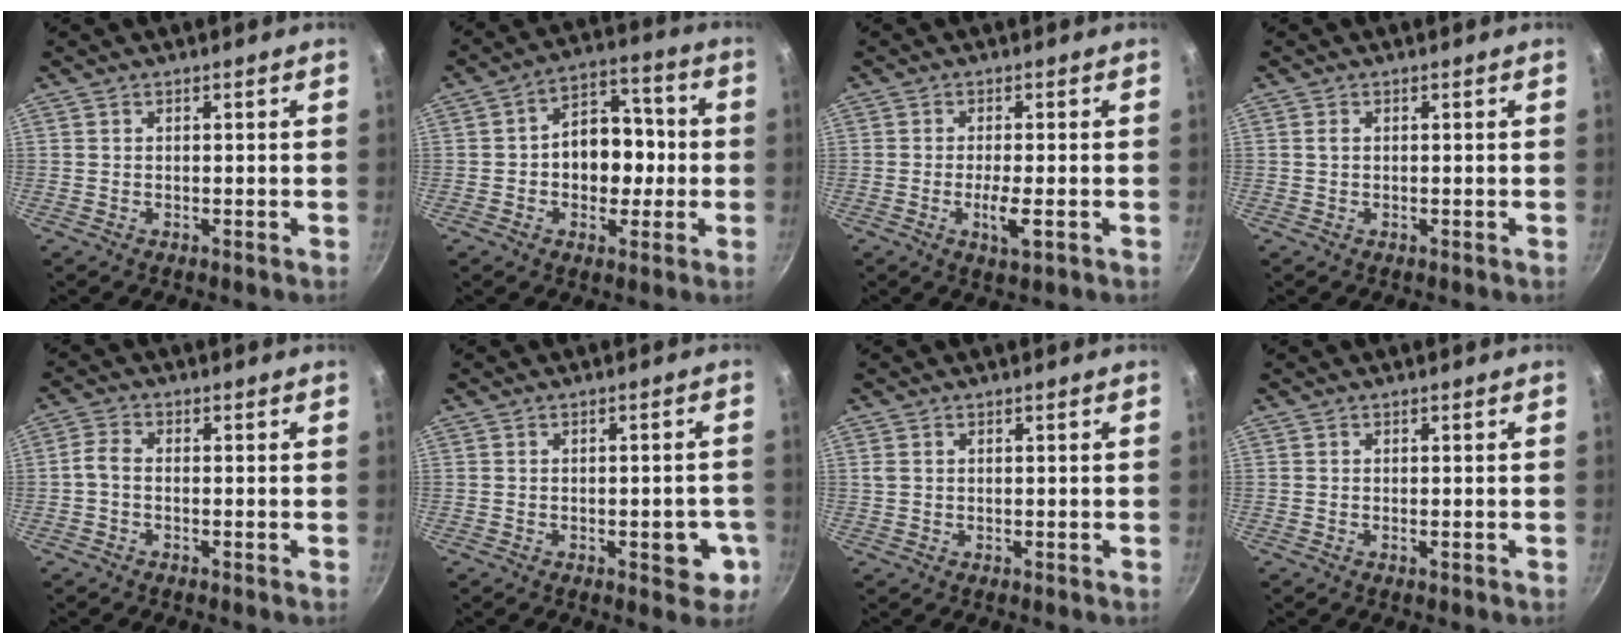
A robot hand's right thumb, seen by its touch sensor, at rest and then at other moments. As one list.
[{"total": 12.1, "force": [-0.6, 8.4, 8.7], "torque": [-0.083, 0.034, -0.016]}, {"total": 4.1, "force": [-1.2, 1.0, 3.8], "torque": [-0.075, -0.006, -0.020]}, {"total": 0.7, "force": [0.1, 0.4, 0.6], "torque": [-0.012, -0.001, 0.001]}, {"total": 3.0, "force": [-0.7, 1.7, 2.4], "torque": [-0.050, 0.010, -0.021]}, {"total": 5.7, "force": [-2.1, 2.6, 4.6], "torque": [-0.032, 0.016, -0.020]}, {"total": 1.2, "force": [0.3, 0.9, 0.7], "torque": [-0.016, 0.003, 0.011]}, {"total": 0.0}]